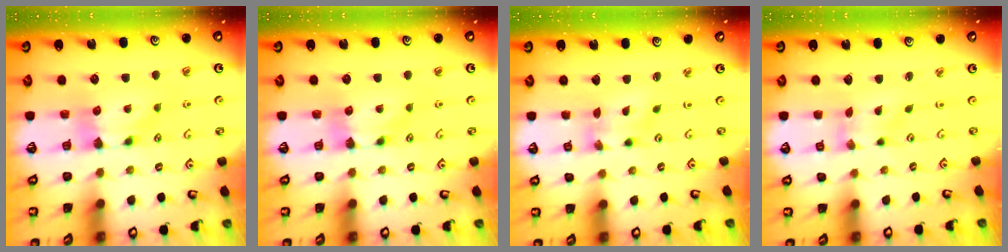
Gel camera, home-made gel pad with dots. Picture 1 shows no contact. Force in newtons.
{"total": 0.0}
{"total": 2.0, "press": 1.2, "slide": 1.5}
{"total": 1.6, "press": 1.0, "slide": 1.3}